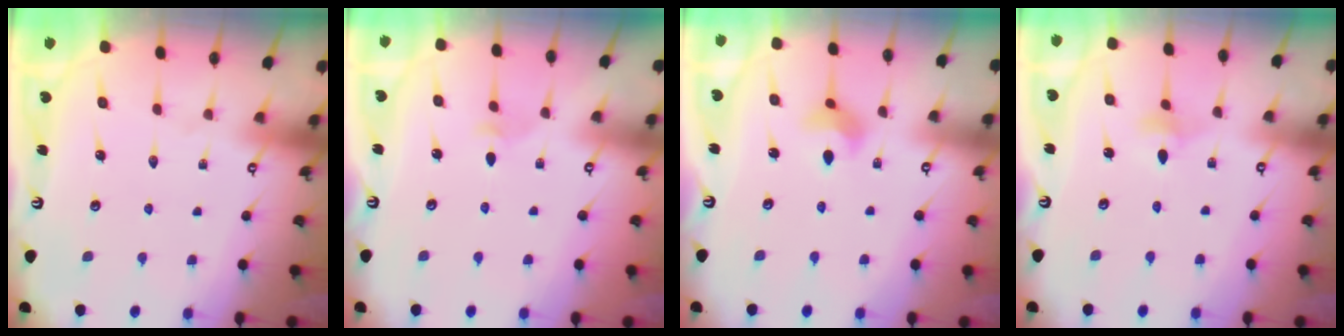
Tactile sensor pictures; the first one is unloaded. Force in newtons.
{"total": 3.4, "press": 3.3, "slide": 0.9}
{"total": 6.9, "press": 6.7, "slide": 1.9}
{"total": 3.2, "press": 3.1, "slide": 0.7}